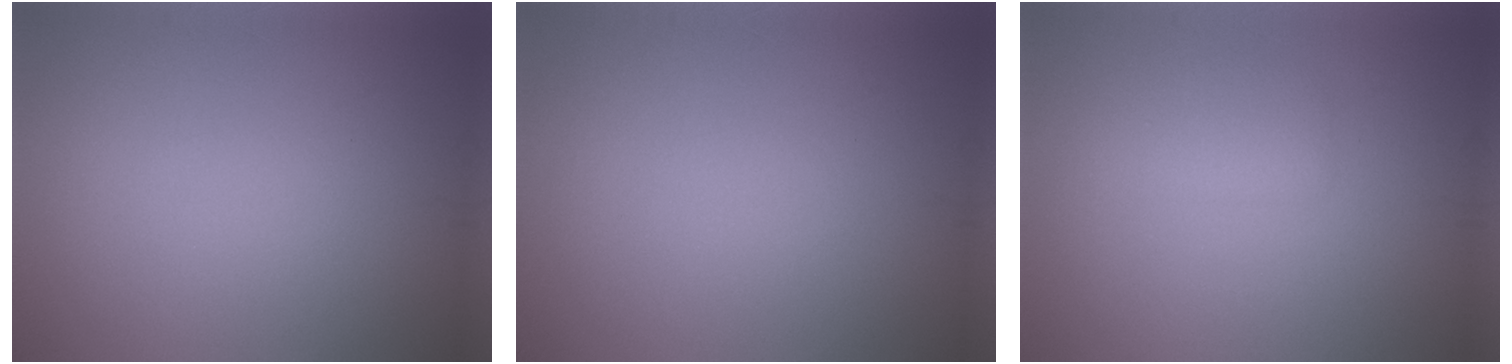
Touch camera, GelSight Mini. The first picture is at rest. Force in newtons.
{"total": 0.0}
{"total": 1.7, "press": 1.7, "slide": 0.2}